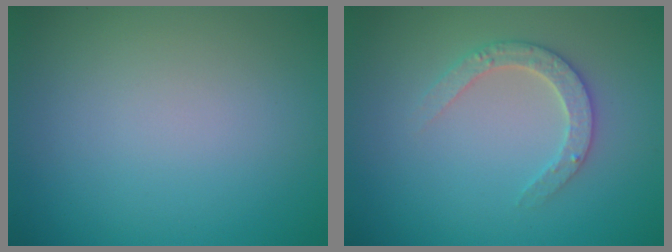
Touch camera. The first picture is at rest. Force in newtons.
{"total": 2.7, "press": 2.6, "slide": 0.5}